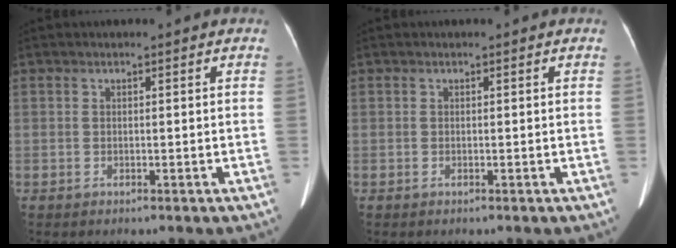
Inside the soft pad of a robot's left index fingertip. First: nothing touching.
{"total": 0.0}